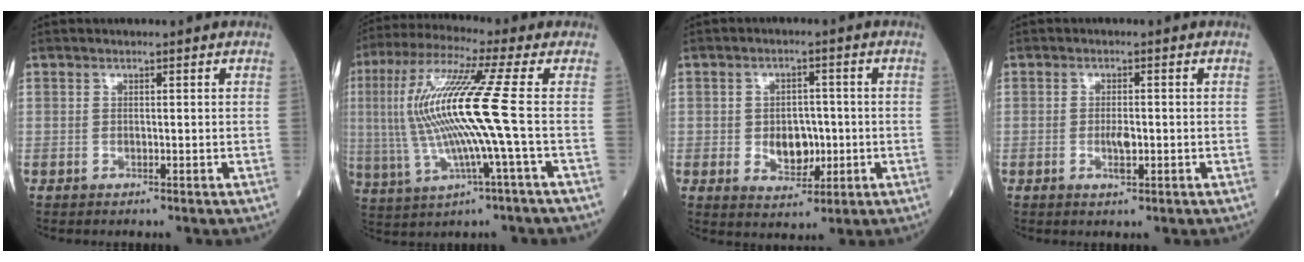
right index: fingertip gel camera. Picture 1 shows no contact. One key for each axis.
{"total": 15.2, "fx": -0.1, "fy": -0.5, "fz": 15.2, "tx": -0.328, "ty": 0.011, "tz": -0.008}
{"total": 5.7, "fx": -0.7, "fy": 3.7, "fz": 4.3, "tx": -0.064, "ty": 0.001, "tz": -0.004}
{"total": 2.5, "fx": -0.6, "fy": 0.7, "fz": 2.4, "tx": -0.047, "ty": -0.001, "tz": -0.007}